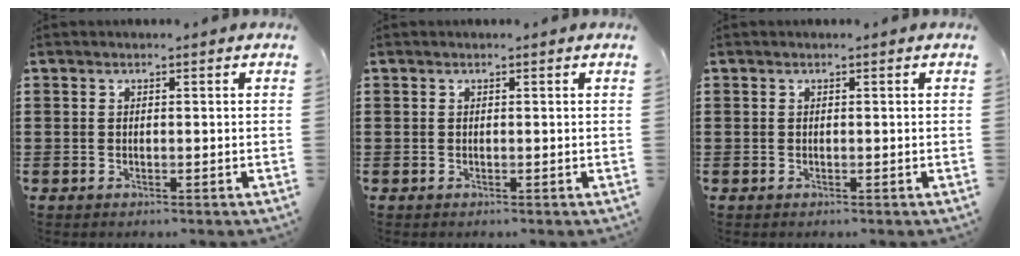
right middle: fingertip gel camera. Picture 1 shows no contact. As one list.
[{"total": 0.0}, {"total": 0.0}]